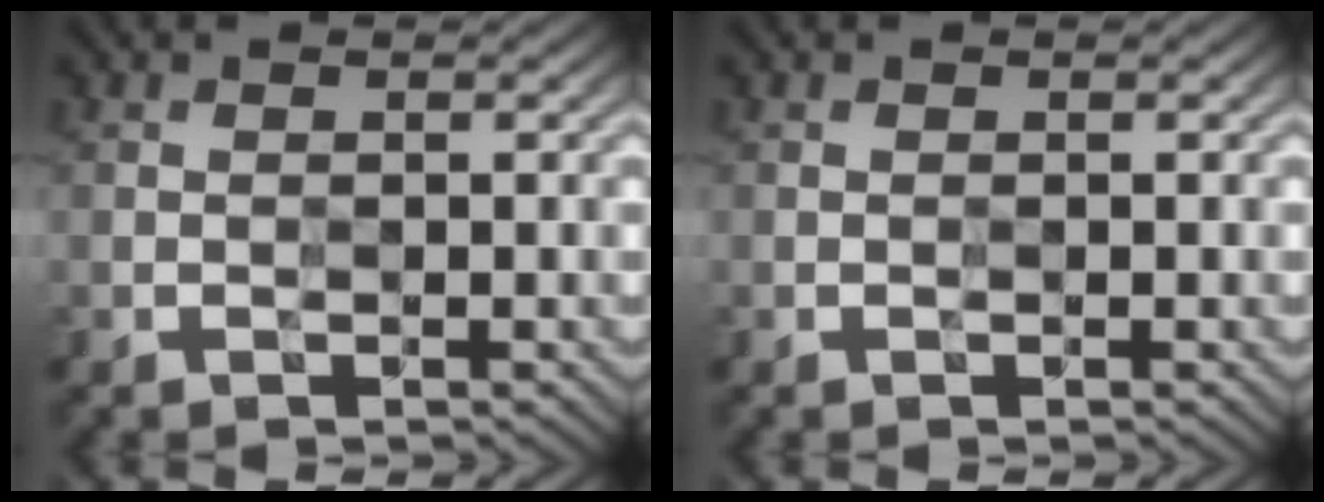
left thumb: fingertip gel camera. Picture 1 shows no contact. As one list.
[{"total": 0.0}]